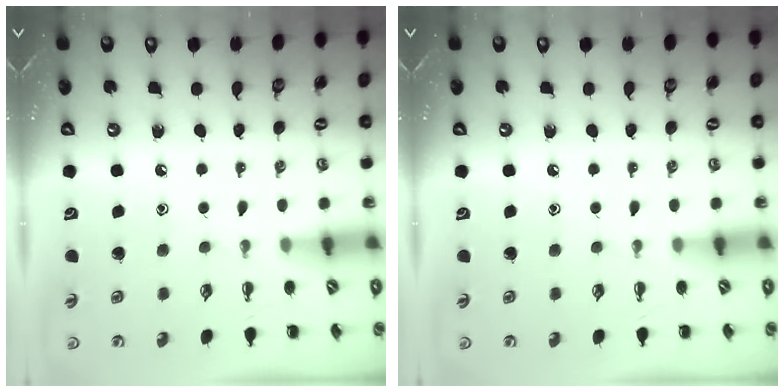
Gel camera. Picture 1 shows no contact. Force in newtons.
{"total": 0.0}